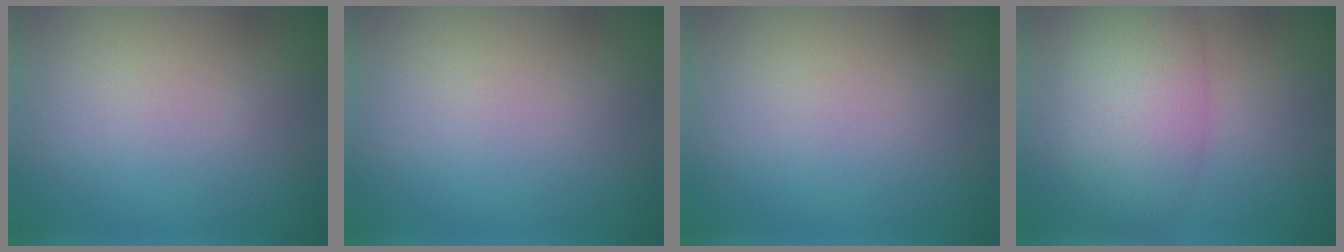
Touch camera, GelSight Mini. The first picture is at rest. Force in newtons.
{"total": 0.0}
{"total": 0.0}
{"total": 6.6, "press": 6.6, "slide": 0.2}